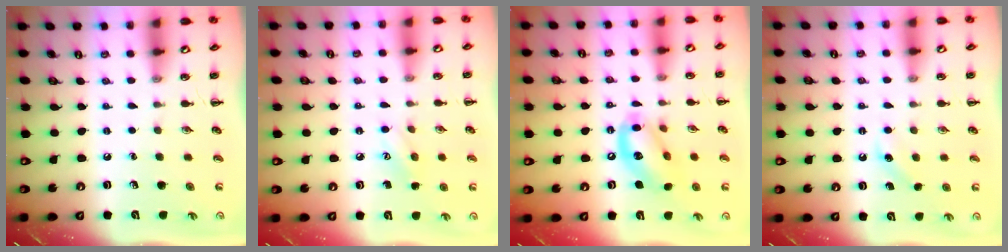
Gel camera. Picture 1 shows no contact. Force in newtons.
{"total": 6.7, "press": 6.5, "slide": 1.6}
{"total": 13.3, "press": 12.9, "slide": 3.2}
{"total": 3.1, "press": 3.0, "slide": 0.8}